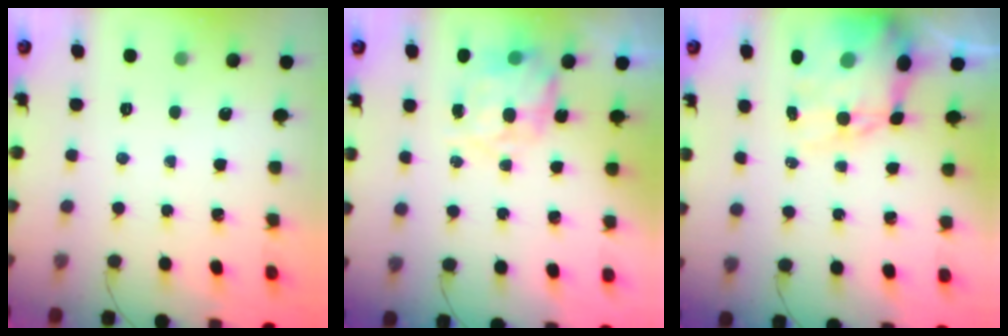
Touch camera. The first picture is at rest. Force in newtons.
{"total": 10.1, "press": 10.0, "slide": 1.3}
{"total": 14.6, "press": 14.1, "slide": 3.6}